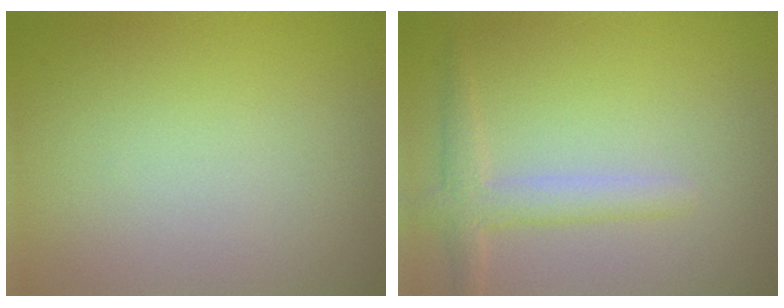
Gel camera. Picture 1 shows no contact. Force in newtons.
{"total": 2.6, "press": 2.6, "slide": 0.2}